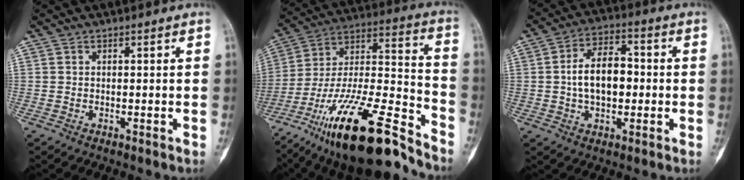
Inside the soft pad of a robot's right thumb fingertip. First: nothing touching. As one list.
[{"total": 26.2, "force": [-18.3, 6.7, 17.5], "torque": [-0.294, 0.079, -0.317]}, {"total": 10.6, "force": [-0.2, 6.3, 8.5], "torque": [-0.124, 0.022, -0.009]}]